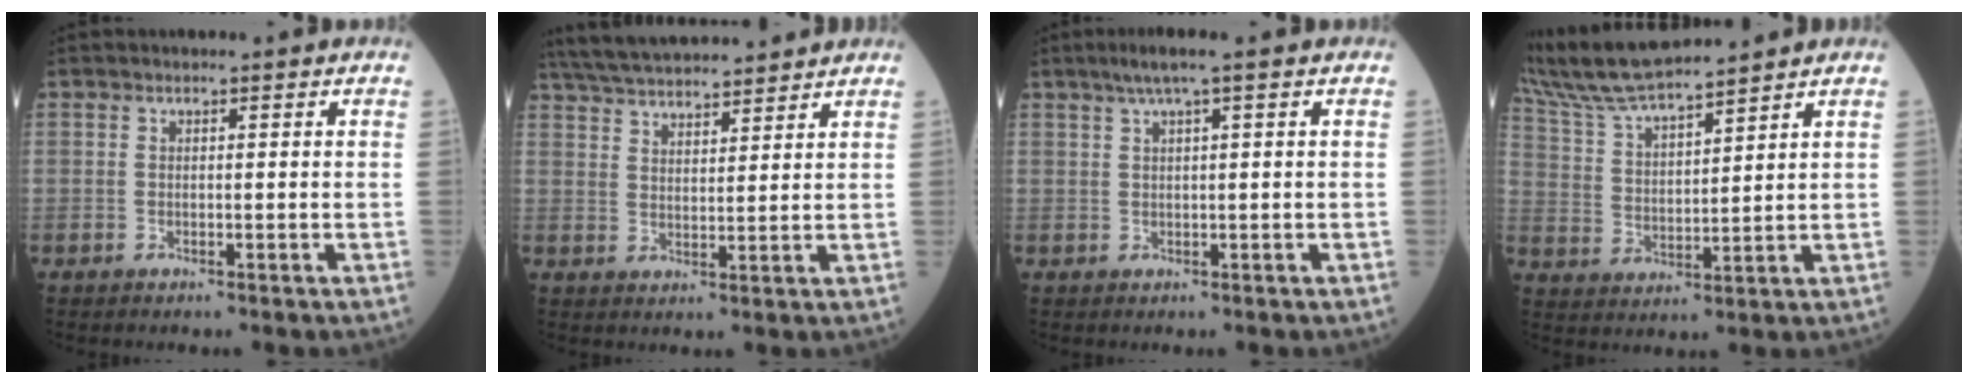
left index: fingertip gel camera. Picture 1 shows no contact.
{"total": 14.6, "force": [13.4, 2.2, 5.1], "torque": [-0.094, 0.040, 0.217]}
{"total": 3.6, "force": [2.3, -0.4, 2.8], "torque": [-0.057, 0.014, 0.044]}
{"total": 12.2, "force": [11.2, 0.4, 4.7], "torque": [-0.099, 0.025, 0.220]}